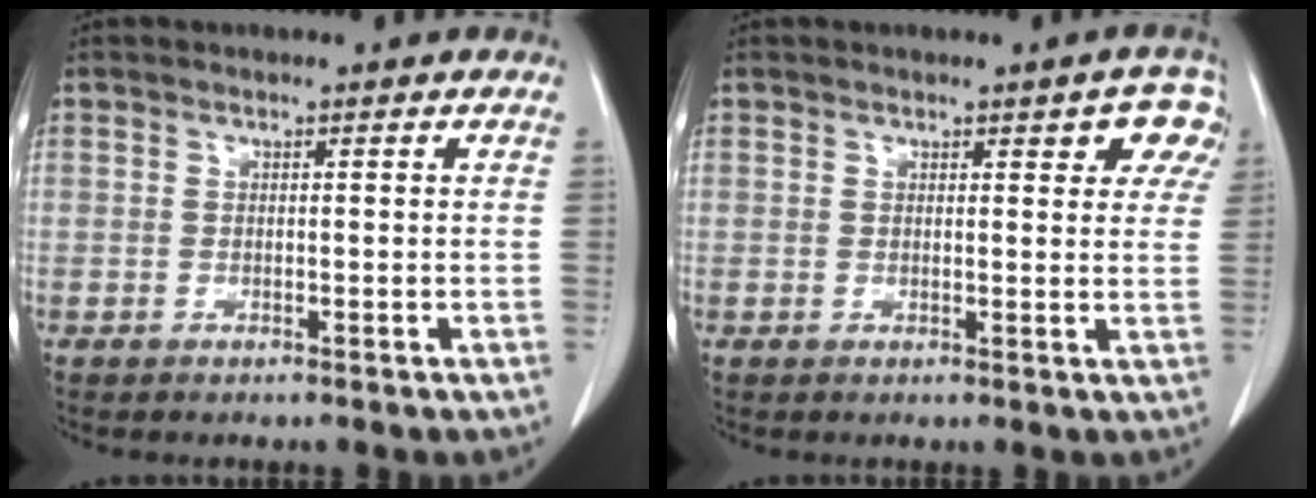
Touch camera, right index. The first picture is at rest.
{"total": 4.9, "force": [2.7, 1.8, 3.8], "torque": [-0.029, 0.005, 0.021]}